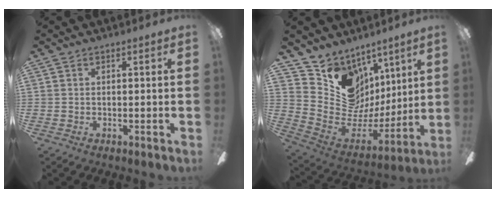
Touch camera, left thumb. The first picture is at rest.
{"total": 14.8, "force": [7.6, 11.9, 4.5], "torque": [-0.079, -0.074, 0.158]}